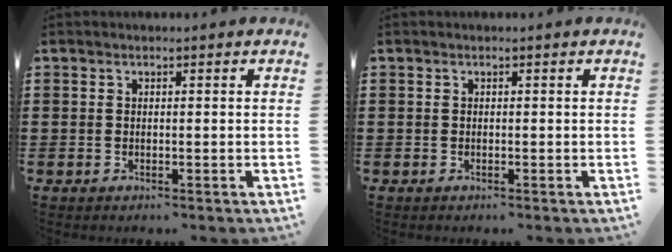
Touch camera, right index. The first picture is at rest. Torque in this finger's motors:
{"motor_torque": [0.00, 0.00, 0.00, 0.00]}